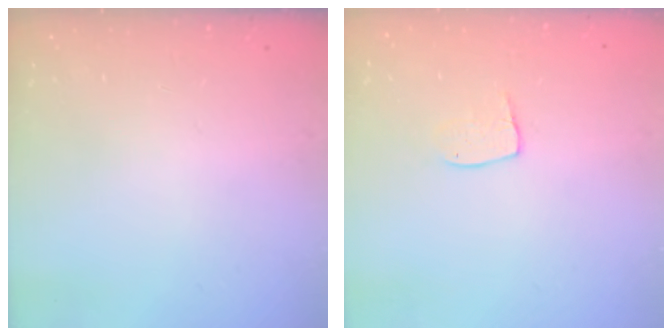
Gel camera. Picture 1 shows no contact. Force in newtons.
{"total": 5.9, "press": 5.9, "slide": 0.4}